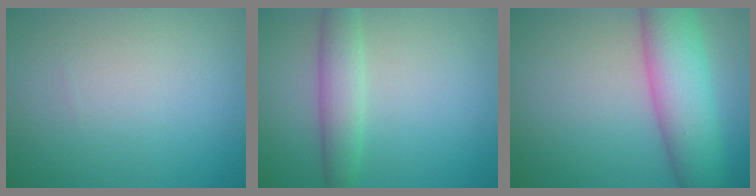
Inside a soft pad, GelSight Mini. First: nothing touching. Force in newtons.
{"total": 3.3, "press": 3.3, "slide": 0.1}
{"total": 8.5, "press": 8.5, "slide": 0.3}